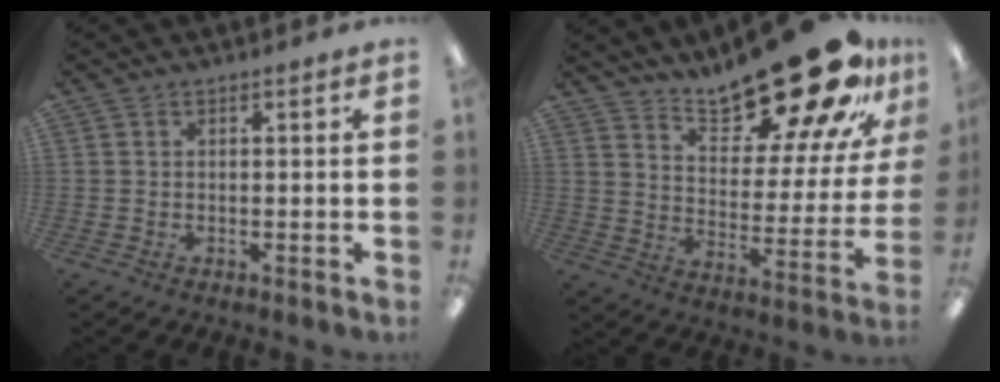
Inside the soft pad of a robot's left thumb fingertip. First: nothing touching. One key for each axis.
{"total": 23.9, "fx": 19.1, "fy": 6.3, "fz": 12.8, "tx": -0.179, "ty": -0.133, "tz": 0.313}